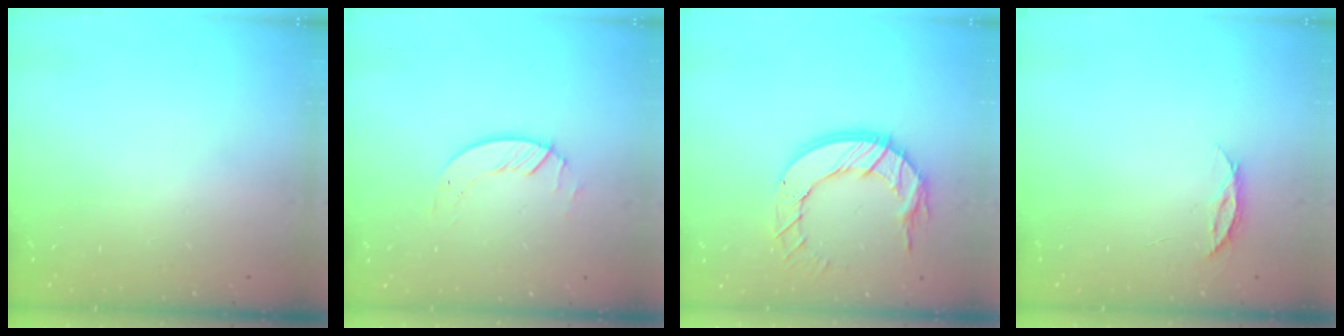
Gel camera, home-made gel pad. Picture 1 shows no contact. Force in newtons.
{"total": 2.0, "press": 2.0, "slide": 0.2}
{"total": 12.3, "press": 12.3, "slide": 1.2}
{"total": 4.0, "press": 3.9, "slide": 0.4}